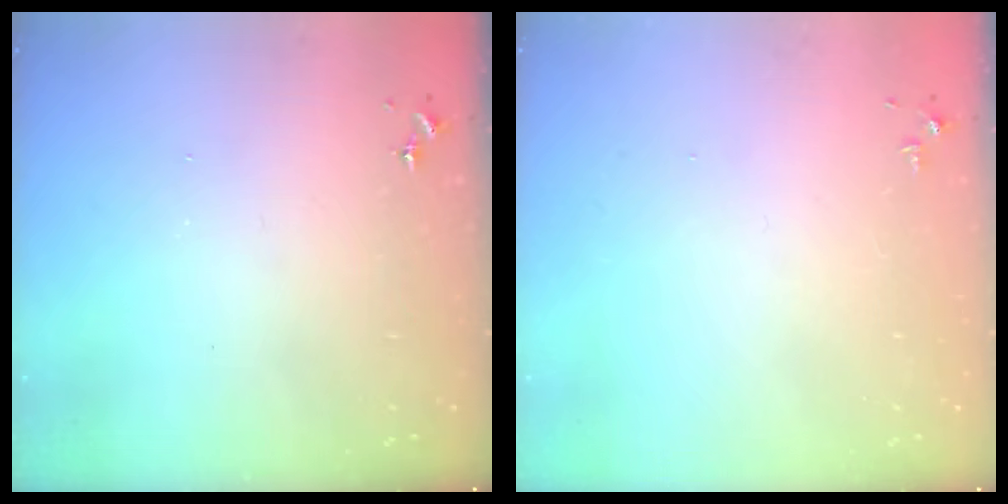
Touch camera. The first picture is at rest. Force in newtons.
{"total": 2.8, "press": 2.8, "slide": 0.4}